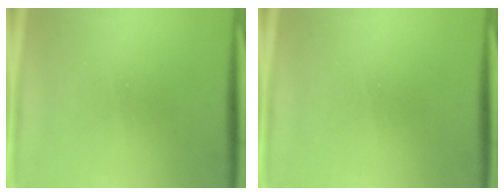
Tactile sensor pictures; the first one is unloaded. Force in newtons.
{"total": 0.0}